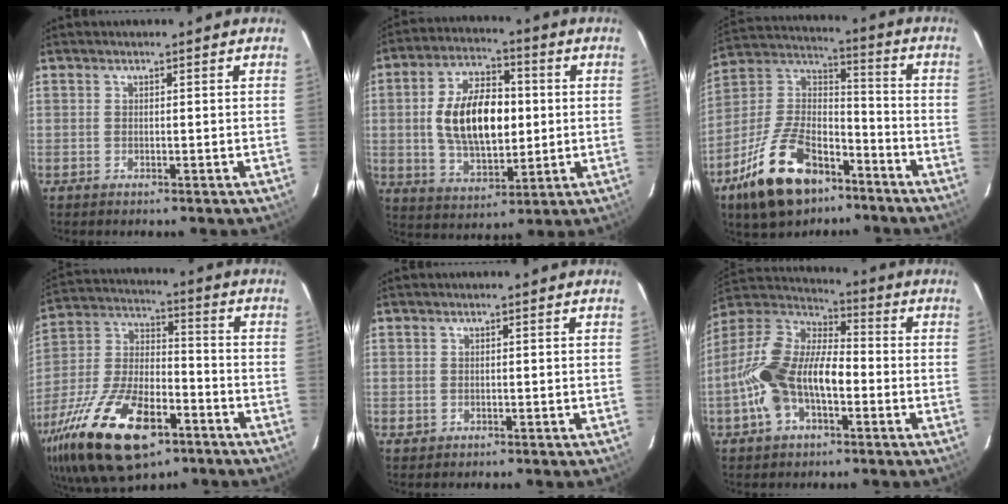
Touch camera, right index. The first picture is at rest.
{"total": 15.6, "force": [0.7, 8.5, 13.1], "torque": [-0.240, 0.015, 0.021]}
{"total": 19.9, "force": [-11.8, 10.4, 12.2], "torque": [-0.251, 0.010, -0.202]}
{"total": 24.9, "force": [-13.6, 11.0, 17.7], "torque": [-0.363, -0.028, -0.234]}
{"total": 0.9, "force": [-0.2, 0.9, 0.0], "torque": [0.002, -0.001, -0.001]}
{"total": 17.0, "force": [-4.5, 9.2, 13.5], "torque": [-0.275, 0.009, -0.087]}